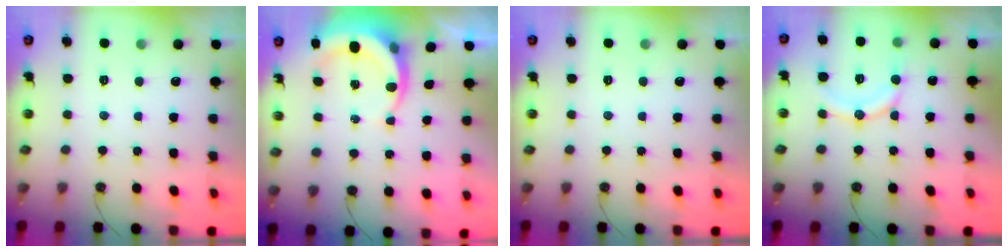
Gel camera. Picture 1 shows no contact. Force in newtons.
{"total": 6.4, "press": 6.3, "slide": 0.8}
{"total": 0.0}
{"total": 12.0, "press": 11.7, "slide": 2.6}